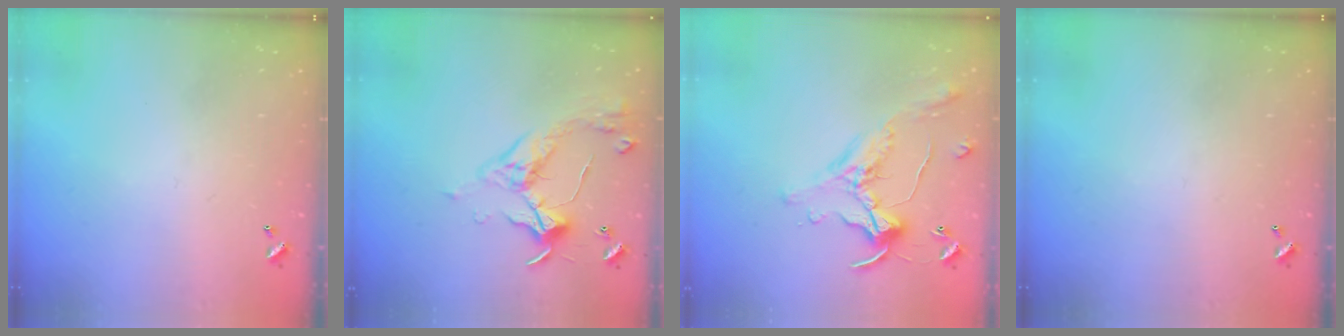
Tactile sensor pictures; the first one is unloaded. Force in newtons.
{"total": 3.2, "press": 3.2, "slide": 0.6}
{"total": 0.0}
{"total": 0.0}